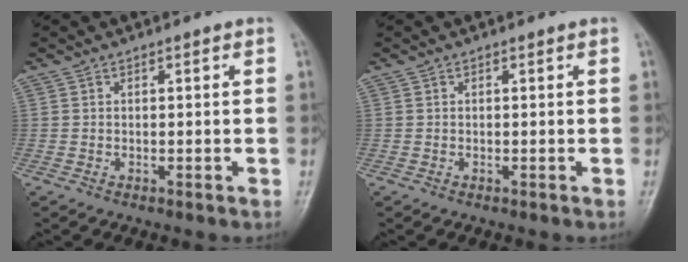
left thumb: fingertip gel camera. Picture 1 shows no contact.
{"total": 0.0}